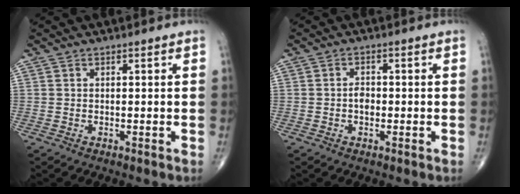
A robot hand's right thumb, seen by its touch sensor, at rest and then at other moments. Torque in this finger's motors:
{"motor_torque": [0.74, 0.56, 0.25, -0.36, 0.01]}